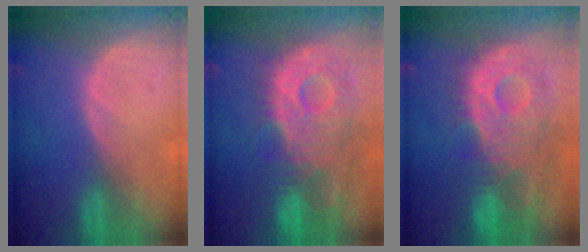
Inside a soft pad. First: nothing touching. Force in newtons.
{"total": 12.5, "press": 10.9, "slide": 6.0}
{"total": 12.5, "press": 10.9, "slide": 6.0}